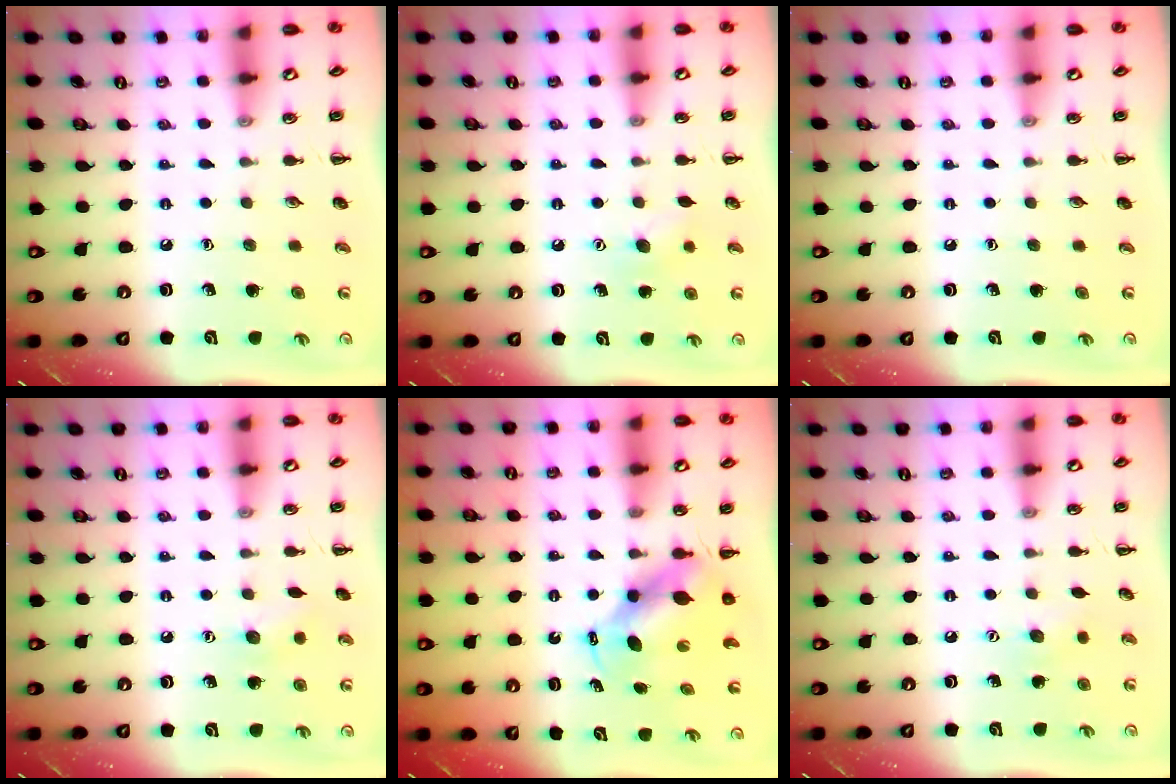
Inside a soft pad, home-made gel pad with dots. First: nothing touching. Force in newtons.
{"total": 5.5, "press": 5.3, "slide": 1.5}
{"total": 0.0}
{"total": 5.8, "press": 5.6, "slide": 1.5}
{"total": 5.6, "press": 5.3, "slide": 1.8}
{"total": 4.0, "press": 3.9, "slide": 0.7}